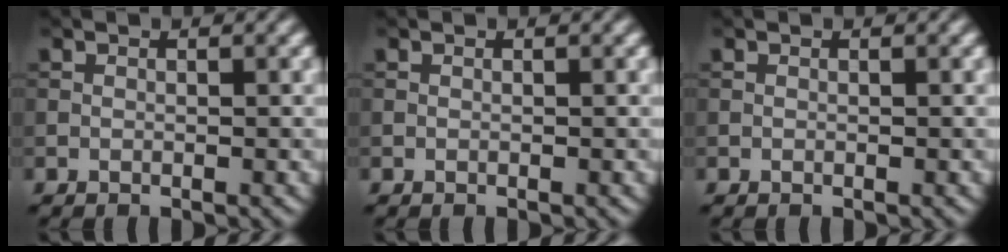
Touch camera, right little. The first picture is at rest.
{"total": 0.0}
{"total": 0.0}